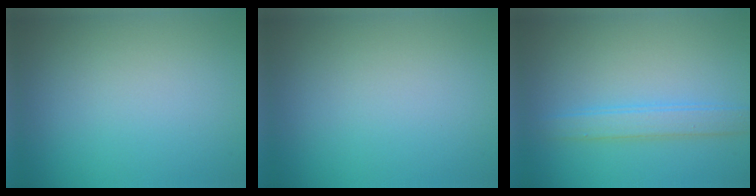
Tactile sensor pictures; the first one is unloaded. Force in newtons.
{"total": 0.0}
{"total": 2.6, "press": 2.6, "slide": 0.1}